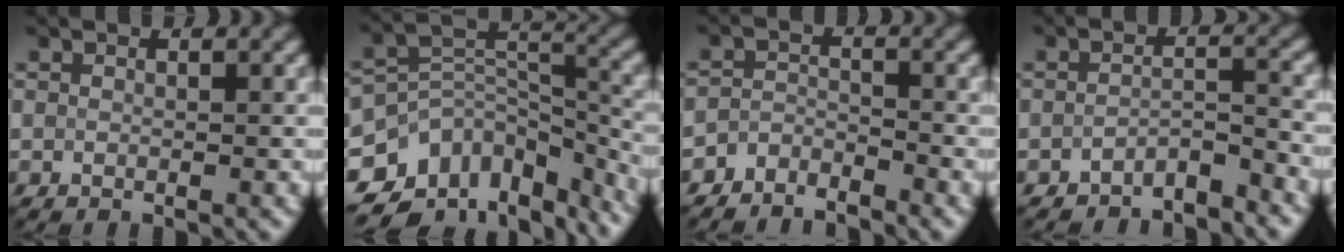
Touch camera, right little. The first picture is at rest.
{"total": 14.1, "force": [-9.7, 8.9, 4.9], "torque": [-0.108, -0.006, -0.114]}
{"total": 2.6, "force": [-2.5, 0.8, 0.3], "torque": [-0.004, 0.001, -0.056]}
{"total": 3.1, "force": [-2.8, 0.7, 1.2], "torque": [-0.020, 0.004, -0.052]}